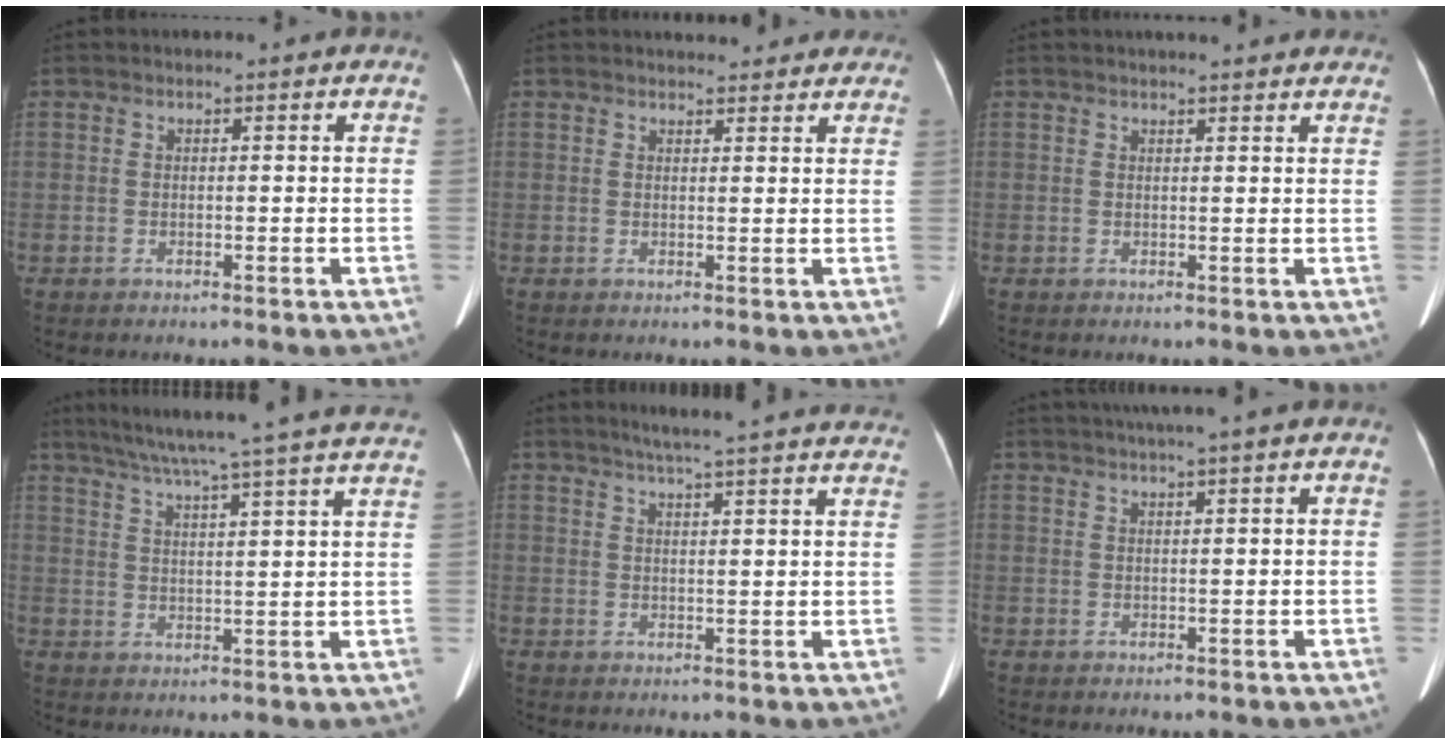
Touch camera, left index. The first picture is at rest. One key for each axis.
{"total": 8.9, "fx": 8.1, "fy": 2.6, "fz": 2.6, "tx": -0.015, "ty": 0.014, "tz": 0.080}
{"total": 9.9, "fx": 8.8, "fy": 1.7, "fz": 4.1, "tx": -0.046, "ty": 0.019, "tz": 0.093}
{"total": 24.7, "fx": 21.6, "fy": -1.1, "fz": 11.9, "tx": -0.198, "ty": -0.012, "tz": 0.278}
{"total": 20.1, "fx": 18.1, "fy": 0.3, "fz": 8.8, "tx": -0.128, "ty": -0.006, "tz": 0.220}
{"total": 6.0, "fx": 4.8, "fy": -1.1, "fz": 3.5, "tx": -0.052, "ty": 0.024, "tz": 0.066}